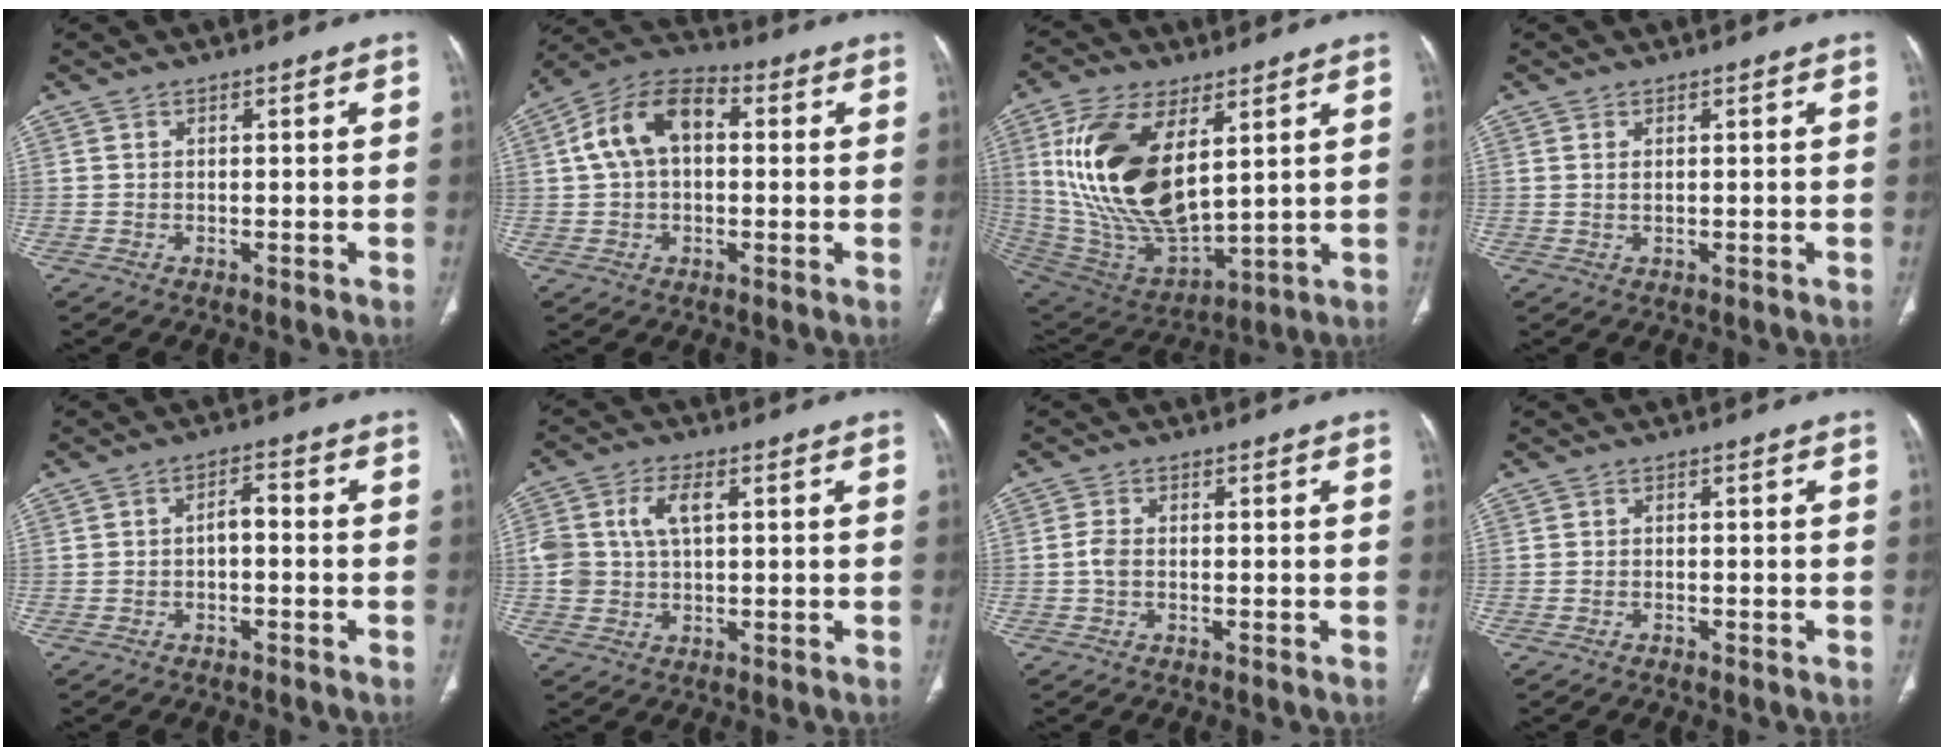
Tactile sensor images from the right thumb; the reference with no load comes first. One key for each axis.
{"total": 12.0, "fx": 1.9, "fy": 7.7, "fz": 9.1, "tx": -0.161, "ty": 0.035, "tz": 0.022}
{"total": 22.7, "fx": 6.6, "fy": 11.2, "fz": 18.6, "tx": -0.354, "ty": -0.032, "tz": 0.135}
{"total": 0.9, "fx": 0.3, "fy": 0.3, "fz": 0.7, "tx": -0.014, "ty": -0.001, "tz": 0.008}
{"total": 3.0, "fx": -0.8, "fy": 1.5, "fz": 2.5, "tx": -0.033, "ty": 0.021, "tz": -0.017}
{"total": 7.0, "fx": 1.6, "fy": 4.2, "fz": 5.4, "tx": -0.112, "ty": 0.011, "tz": 0.034}
{"total": 1.9, "fx": -0.3, "fy": 1.2, "fz": 1.5, "tx": -0.033, "ty": 0.003, "tz": -0.009}
{"total": 0.7, "fx": -0.5, "fy": 0.4, "fz": 0.2, "tx": -0.007, "ty": 0.002, "tz": -0.011}